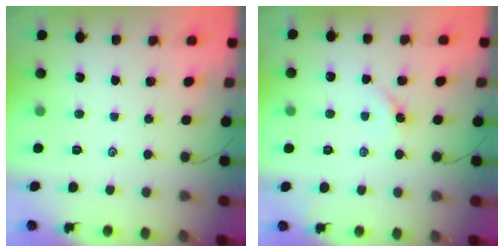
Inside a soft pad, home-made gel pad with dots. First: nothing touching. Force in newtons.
{"total": 3.4, "press": 3.3, "slide": 0.7}